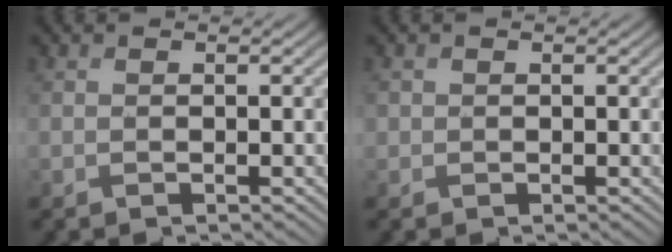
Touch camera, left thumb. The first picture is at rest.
{"total": 0.8, "force": [0.1, 0.8, 0.0], "torque": [-0.001, -0.002, 0.002]}